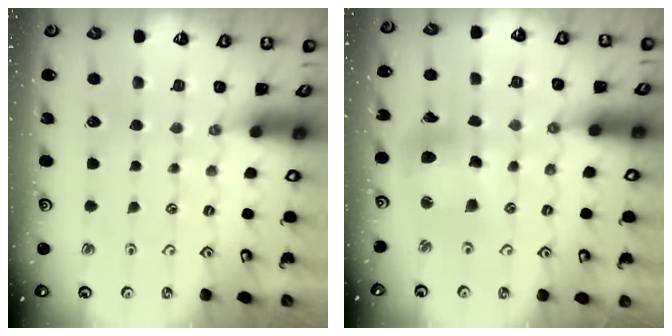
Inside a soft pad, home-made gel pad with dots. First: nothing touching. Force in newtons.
{"total": 11.9, "press": 11.8, "slide": 1.6}